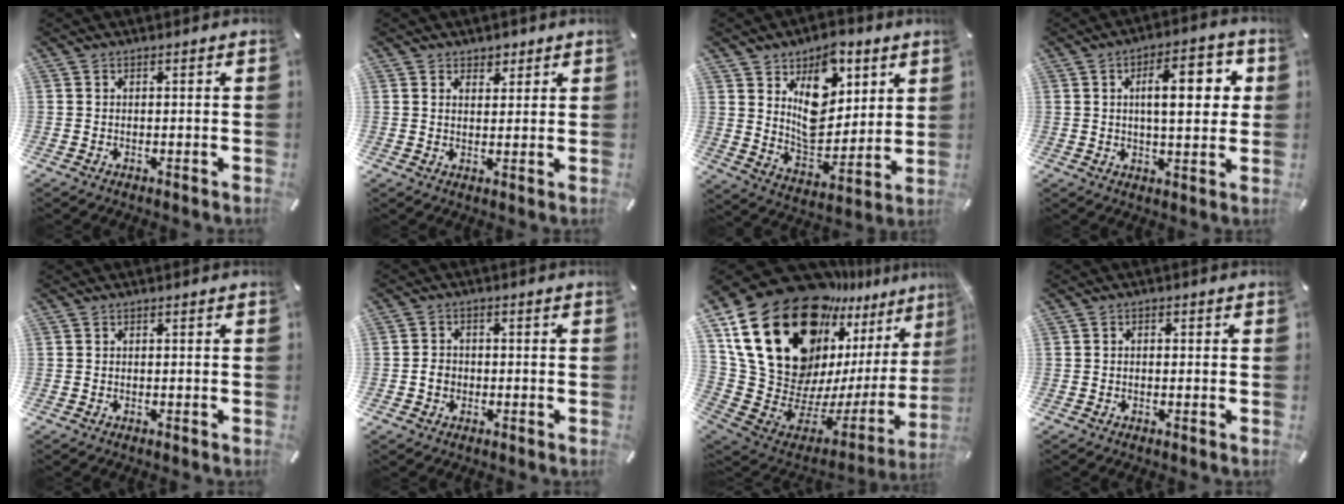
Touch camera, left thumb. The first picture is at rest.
{"total": 3.1, "force": [1.8, 2.5, 0.2], "torque": [0.013, -0.006, 0.028]}
{"total": 13.4, "force": [6.7, 9.7, 6.3], "torque": [-0.092, -0.046, 0.129]}
{"total": 12.3, "force": [3.1, 5.6, 10.5], "torque": [-0.148, -0.005, 0.042]}
{"total": 0.0}
{"total": 3.3, "force": [-0.8, 2.8, 1.4], "torque": [-0.026, 0.005, -0.016]}
{"total": 29.1, "force": [13.7, 17.3, 19.0], "torque": [-0.314, -0.152, 0.280]}
{"total": 1.1, "force": [-0.2, 1.0, 0.6], "torque": [-0.012, 0.006, -0.005]}